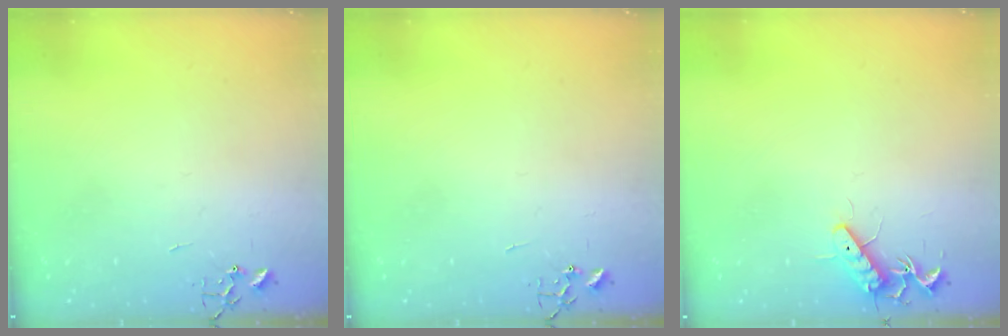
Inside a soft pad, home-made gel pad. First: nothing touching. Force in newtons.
{"total": 0.0}
{"total": 11.5, "press": 11.5, "slide": 1.0}